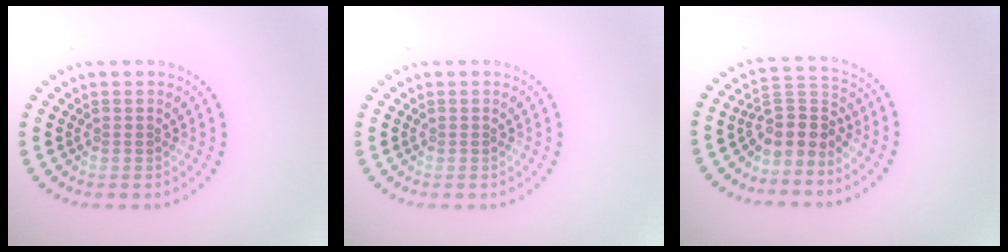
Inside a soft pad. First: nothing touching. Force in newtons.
{"total": 0.0}
{"total": 3.2, "press": 2.4, "slide": 2.1}